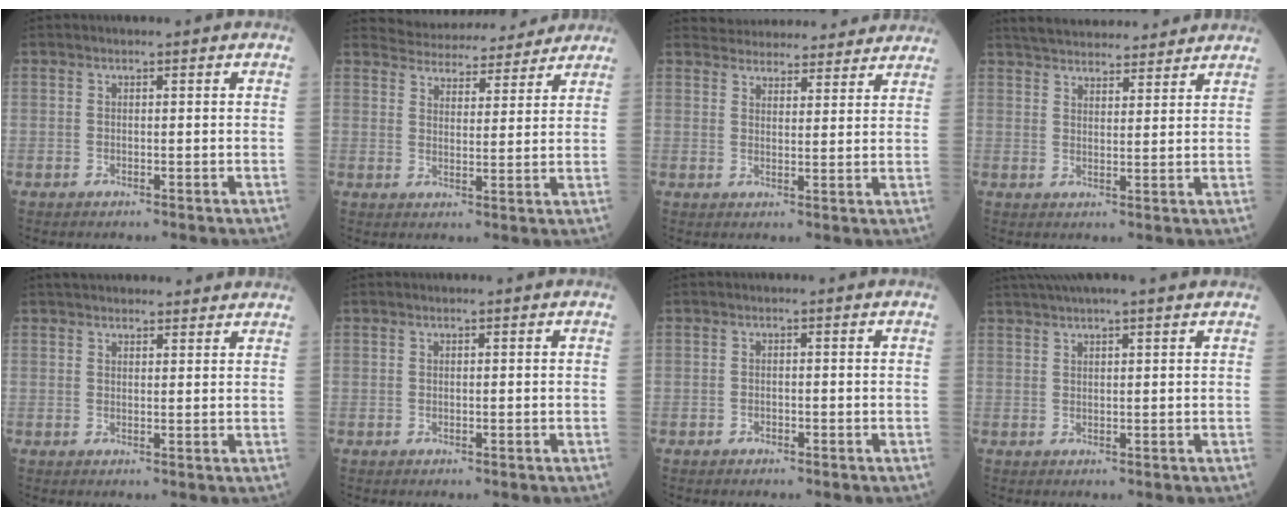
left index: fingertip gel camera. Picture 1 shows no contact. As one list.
[{"total": 12.4, "force": [11.8, 3.2, 2.1], "torque": [-0.019, 0.017, 0.152]}, {"total": 14.4, "force": [13.6, 3.8, 2.8], "torque": [-0.025, 0.022, 0.170]}, {"total": 14.5, "force": [13.4, 3.2, 4.6], "torque": [-0.064, 0.030, 0.189]}, {"total": 10.0, "force": [9.1, 2.6, 3.3], "torque": [-0.031, 0.028, 0.111]}, {"total": 0.0}, {"total": 0.7, "force": [-0.6, 0.4, 0.1], "torque": [-0.004, -0.001, -0.015]}, {"total": 8.9, "force": [7.5, 0.1, 4.7], "torque": [-0.079, 0.040, 0.098]}]